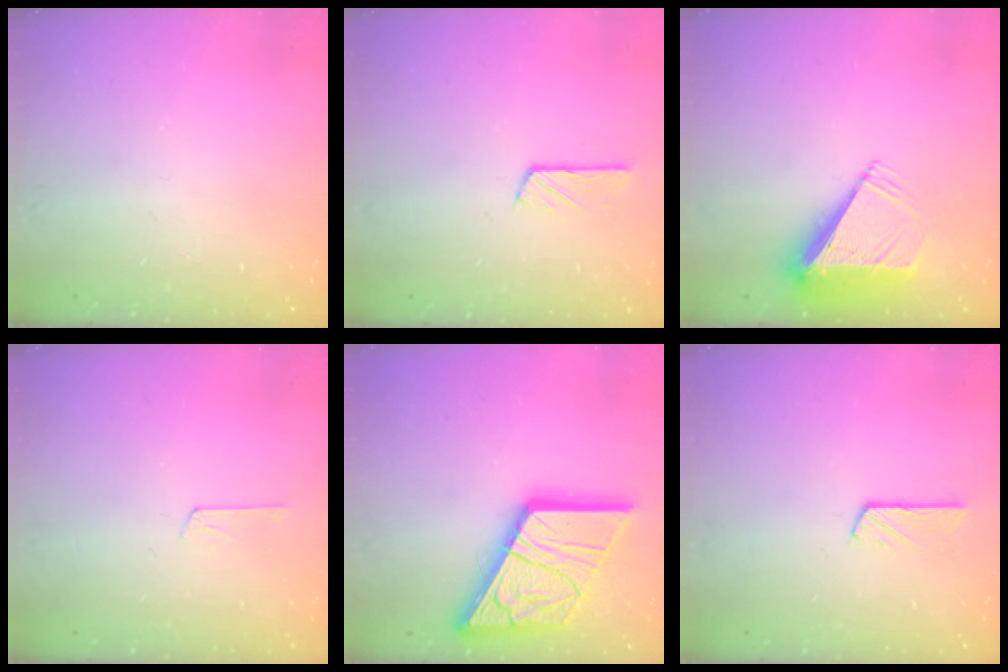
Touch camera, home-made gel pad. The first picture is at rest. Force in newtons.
{"total": 3.0, "press": 3.0, "slide": 0.4}
{"total": 7.7, "press": 7.7, "slide": 1.1}
{"total": 2.9, "press": 2.9, "slide": 0.3}
{"total": 27.4, "press": 27.2, "slide": 3.1}
{"total": 2.9, "press": 2.9, "slide": 0.1}